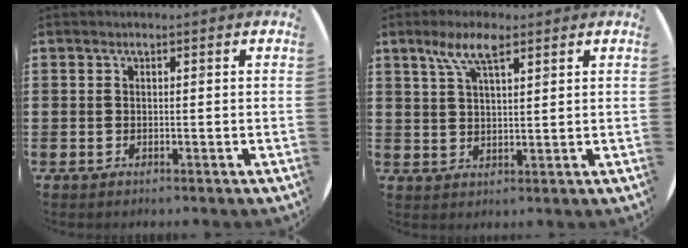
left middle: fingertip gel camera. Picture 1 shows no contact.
{"total": 5.8, "force": [3.7, 1.8, 4.0], "torque": [-0.089, 0.009, 0.065]}